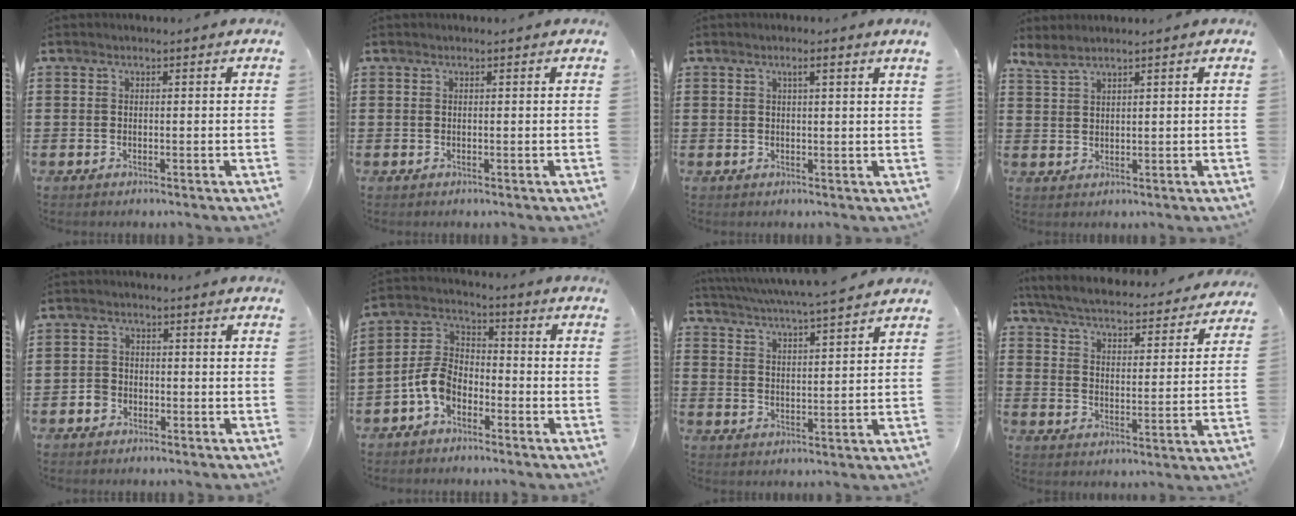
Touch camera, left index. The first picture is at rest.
{"total": 0.0}
{"total": 1.7, "force": [0.9, -0.4, 1.4], "torque": [-0.028, -0.004, 0.015]}
{"total": 2.2, "force": [2.0, 0.1, 0.9], "torque": [-0.023, 0.000, 0.038]}
{"total": 2.1, "force": [-1.3, 1.5, 0.4], "torque": [-0.012, 0.003, -0.029]}
{"total": 7.0, "force": [-3.8, 4.2, 4.1], "torque": [-0.117, 0.003, -0.083]}
{"total": 4.3, "force": [4.0, -0.7, 1.3], "torque": [-0.044, -0.030, 0.064]}
{"total": 4.6, "force": [4.4, -0.1, 1.1], "torque": [-0.047, -0.036, 0.069]}